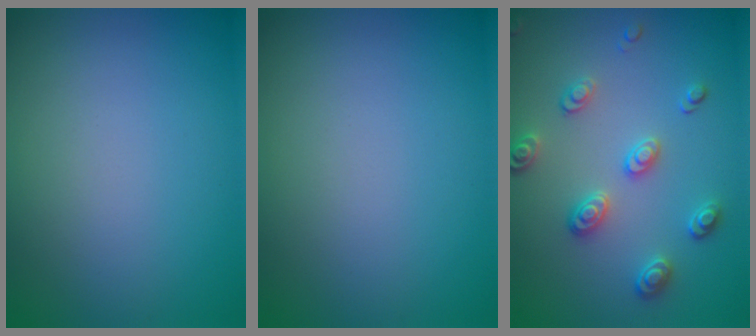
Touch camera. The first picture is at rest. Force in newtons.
{"total": 0.0}
{"total": 2.8, "press": 2.6, "slide": 1.1}